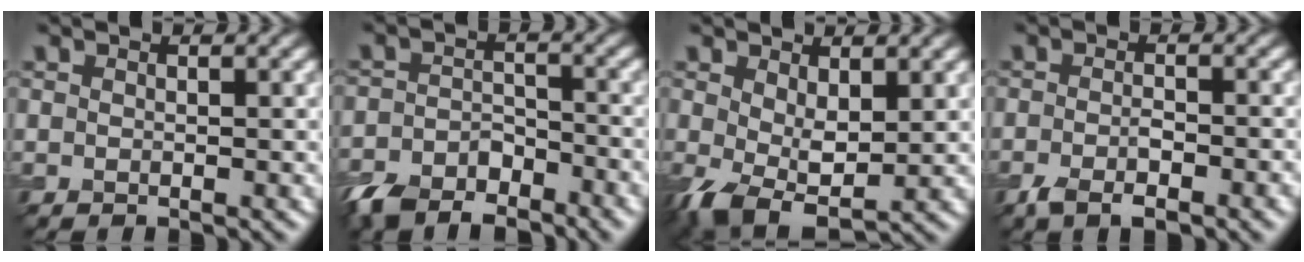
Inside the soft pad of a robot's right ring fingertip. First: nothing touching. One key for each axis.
{"total": 5.2, "fx": -4.2, "fy": 2.3, "fz": 2.2, "tx": -0.041, "ty": -0.005, "tz": -0.083}
{"total": 4.9, "fx": -0.1, "fy": 2.9, "fz": 3.9, "tx": -0.089, "ty": -0.014, "tz": 0.006}
{"total": 4.3, "fx": -2.2, "fy": 1.5, "fz": 3.3, "tx": -0.059, "ty": -0.005, "tz": -0.039}